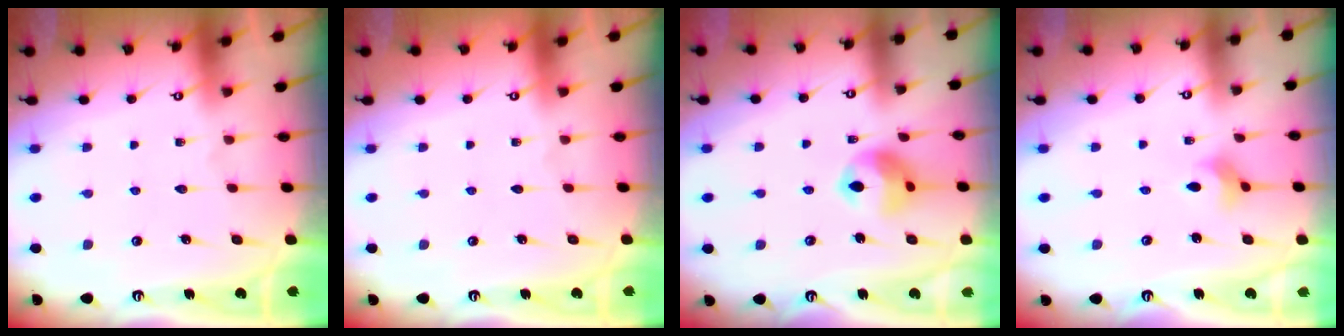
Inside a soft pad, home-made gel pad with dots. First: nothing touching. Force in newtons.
{"total": 0.0}
{"total": 10.6, "press": 10.5, "slide": 1.3}
{"total": 2.5, "press": 2.4, "slide": 0.5}